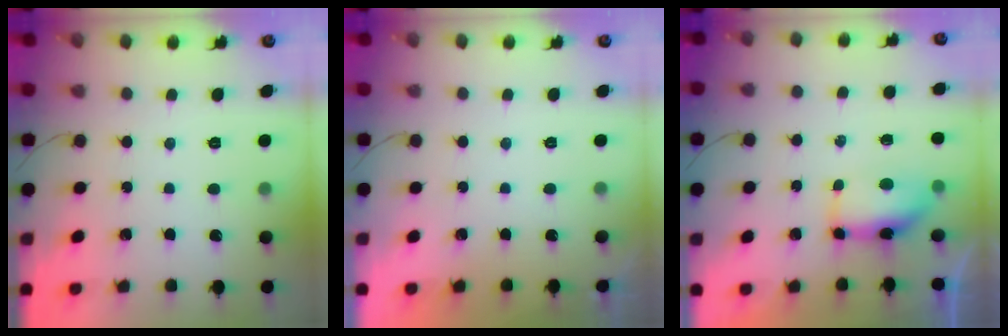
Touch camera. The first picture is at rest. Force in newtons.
{"total": 0.6, "press": 0.2, "slide": 0.5}
{"total": 6.8, "press": 6.8, "slide": 0.8}